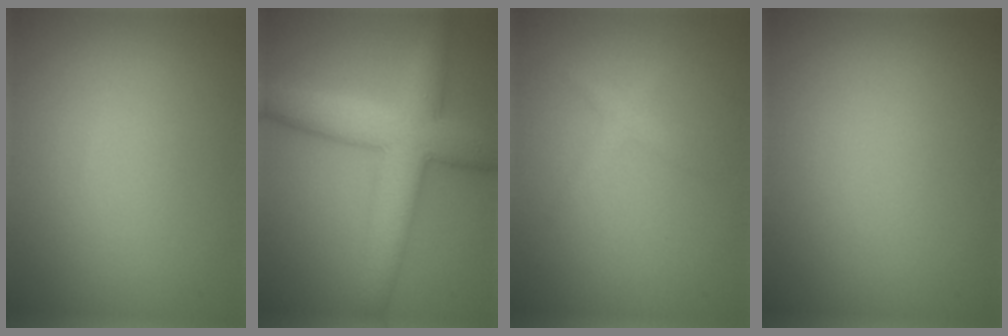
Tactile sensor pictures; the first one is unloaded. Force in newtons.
{"total": 7.6, "press": 7.6, "slide": 0.1}
{"total": 1.1, "press": 1.1, "slide": 0.0}
{"total": 0.0}